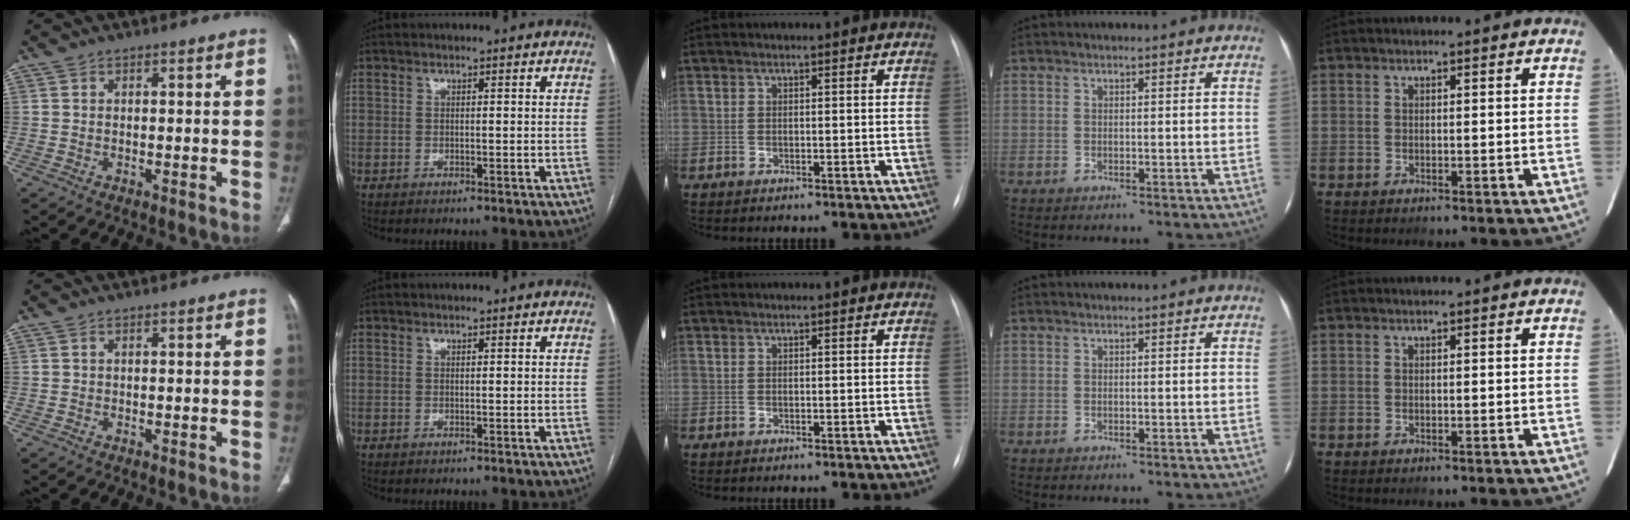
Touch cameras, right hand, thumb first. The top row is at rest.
{}